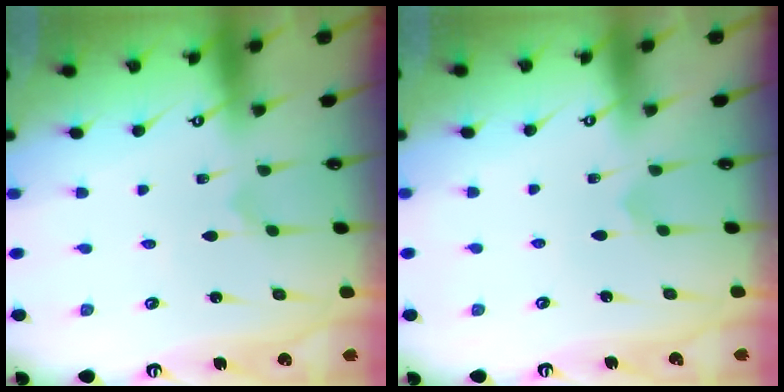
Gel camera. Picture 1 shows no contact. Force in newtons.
{"total": 3.9, "press": 3.9, "slide": 0.2}